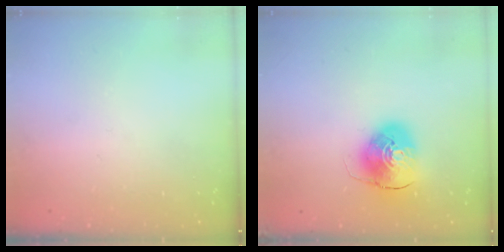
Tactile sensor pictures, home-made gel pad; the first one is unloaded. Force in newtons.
{"total": 9.9, "press": 9.7, "slide": 1.7}